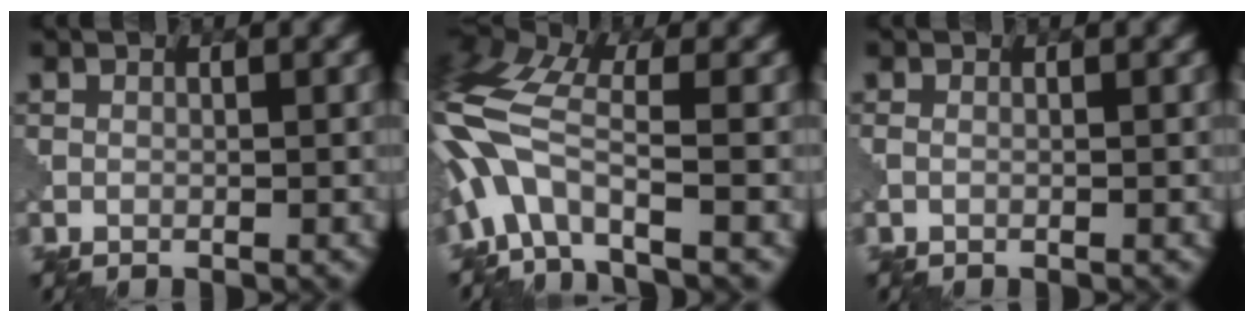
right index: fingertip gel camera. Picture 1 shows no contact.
{"total": 7.7, "force": [-2.6, 3.1, 6.5], "torque": [-0.144, 0.017, -0.069]}
{"total": 0.7, "force": [0.0, 0.4, 0.6], "torque": [0.000, 0.003, -0.010]}